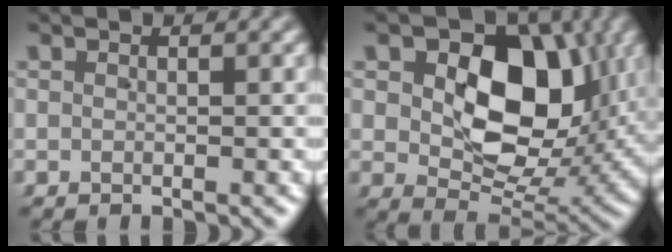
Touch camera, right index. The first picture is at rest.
{"total": 12.5, "force": [3.1, 8.4, 8.7], "torque": [-0.117, -0.013, 0.056]}